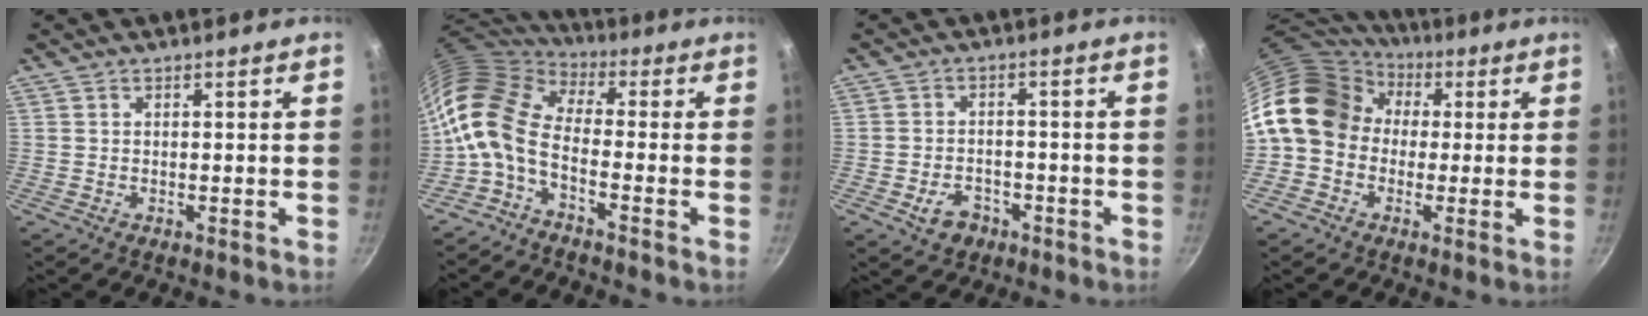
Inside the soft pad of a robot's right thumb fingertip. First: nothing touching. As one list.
[{"total": 12.4, "force": [-2.9, 6.9, 9.8], "torque": [-0.194, 0.030, -0.072]}, {"total": 5.1, "force": [-2.5, 3.7, 2.3], "torque": [-0.028, 0.024, -0.033]}, {"total": 15.5, "force": [1.7, 12.9, 8.4], "torque": [-0.125, 0.038, 0.013]}]